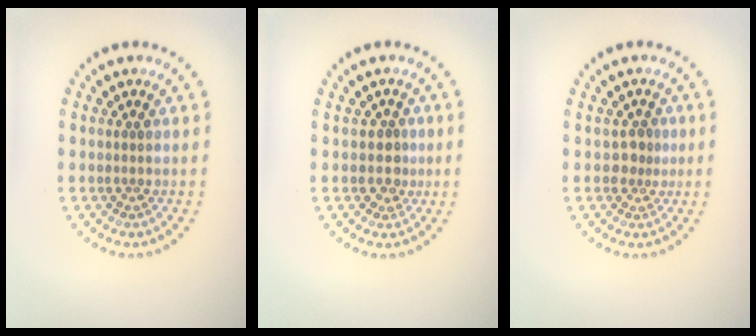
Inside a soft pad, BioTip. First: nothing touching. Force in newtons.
{"total": 1.8, "press": 1.4, "slide": 1.2}
{"total": 1.6, "press": 1.3, "slide": 1.0}